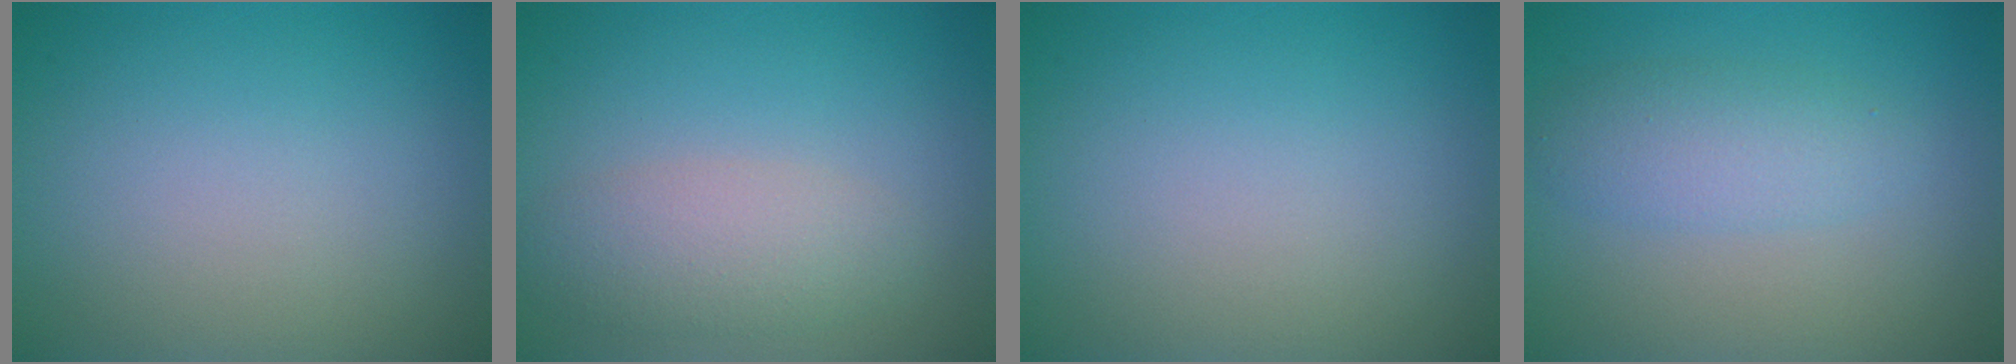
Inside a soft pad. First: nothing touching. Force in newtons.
{"total": 3.2, "press": 3.2, "slide": 0.2}
{"total": 0.0}
{"total": 2.9, "press": 2.9, "slide": 0.1}